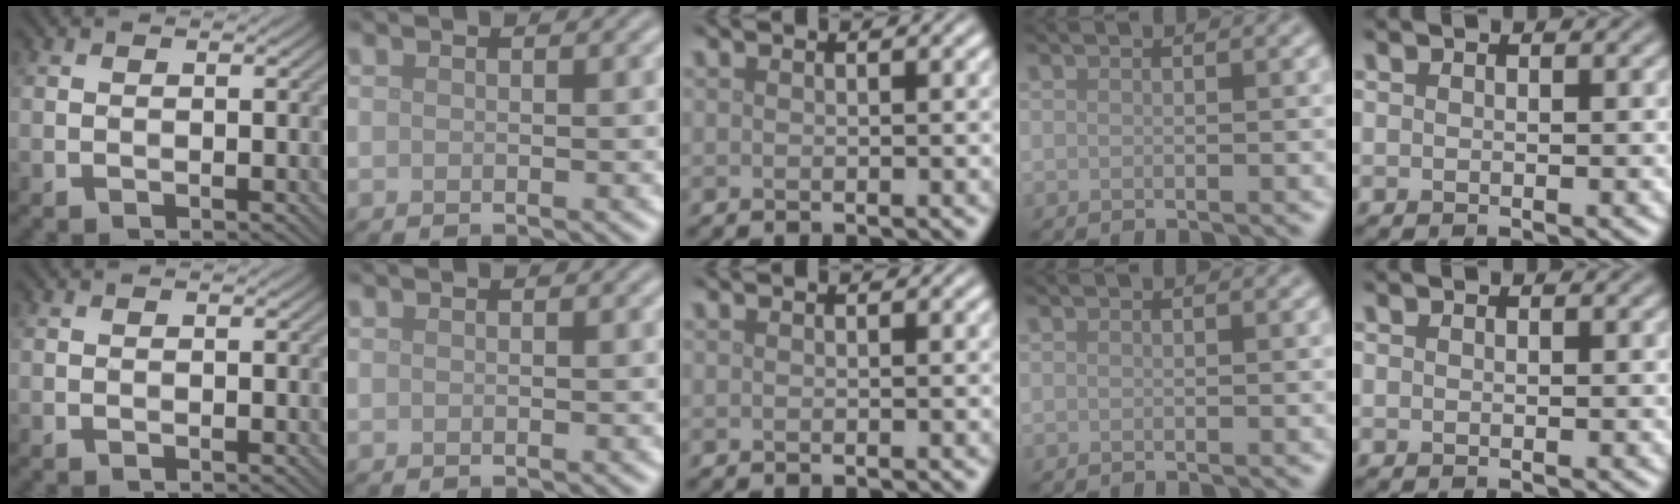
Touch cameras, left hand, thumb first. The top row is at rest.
{}